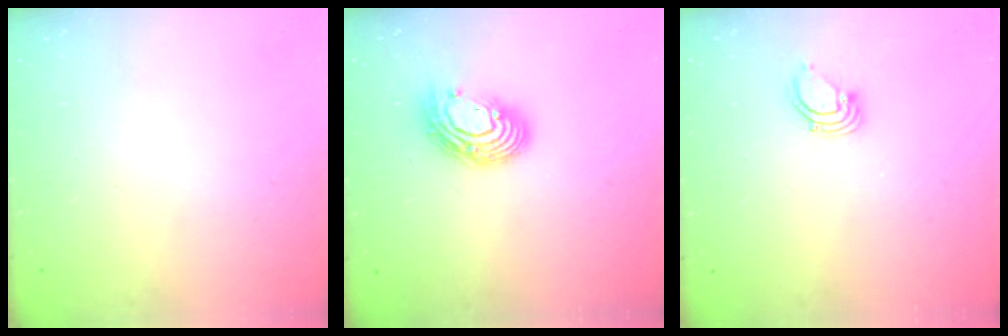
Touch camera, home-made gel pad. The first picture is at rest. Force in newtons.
{"total": 11.9, "press": 11.9, "slide": 1.0}
{"total": 2.7, "press": 2.7, "slide": 0.1}